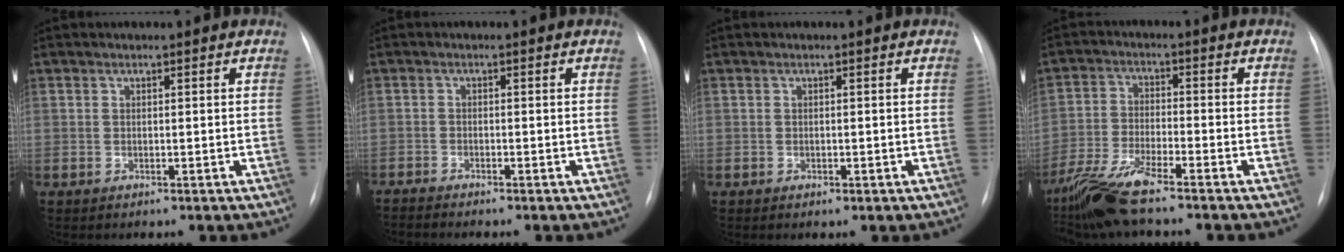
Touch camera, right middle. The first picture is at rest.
{"total": 2.5, "force": [-2.3, -0.4, 0.8], "torque": [-0.009, -0.004, -0.041]}
{"total": 0.7, "force": [-0.3, 0.4, 0.5], "torque": [-0.007, 0.000, -0.003]}
{"total": 8.9, "force": [-7.3, 0.3, 5.1], "torque": [-0.115, -0.025, -0.141]}